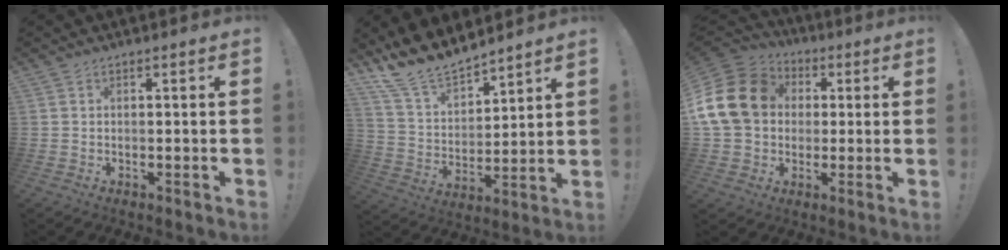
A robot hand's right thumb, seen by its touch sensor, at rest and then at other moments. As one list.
[{"total": 13.7, "force": [12.7, 4.1, 3.1], "torque": [-0.085, -0.104, 0.236]}, {"total": 20.3, "force": [2.9, 16.2, 11.9], "torque": [-0.223, 0.006, 0.068]}]